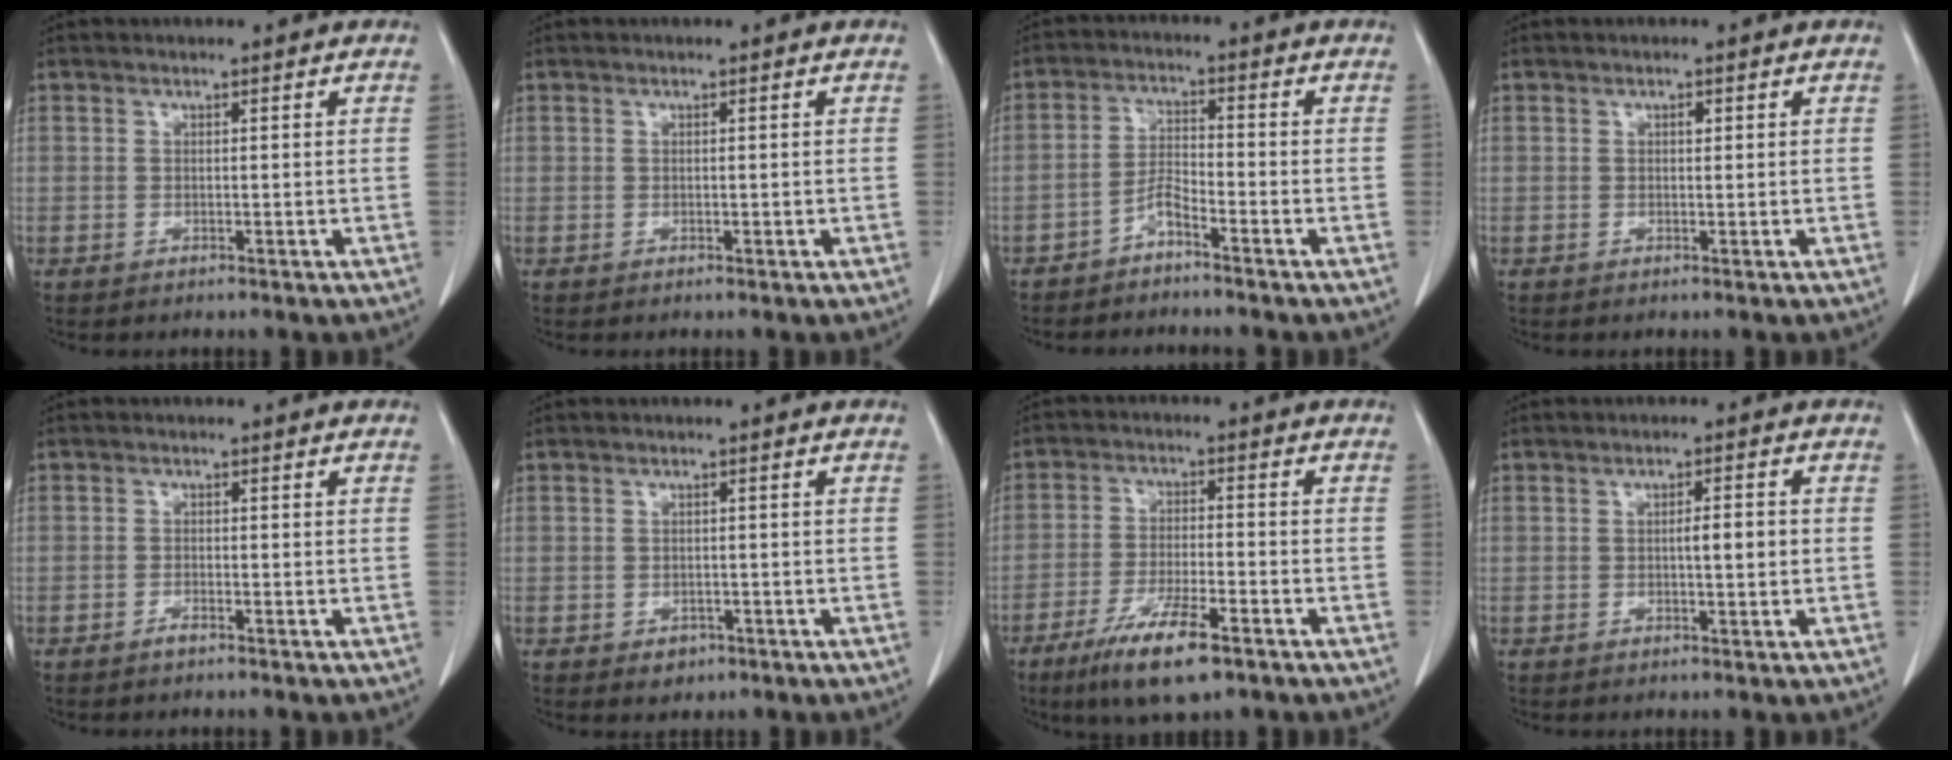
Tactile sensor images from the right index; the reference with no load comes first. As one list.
[{"total": 0.0}, {"total": 3.2, "force": [-2.7, 0.4, 1.7], "torque": [-0.034, 0.002, -0.054]}, {"total": 0.7, "force": [0.2, 0.4, 0.6], "torque": [-0.011, 0.001, 0.003]}, {"total": 0.8, "force": [-0.7, 0.1, 0.4], "torque": [-0.009, 0.001, -0.011]}, {"total": 2.0, "force": [-1.0, 1.6, 0.7], "torque": [-0.004, 0.004, -0.006]}, {"total": 9.7, "force": [-6.0, 1.7, 7.5], "torque": [-0.142, -0.019, -0.102]}, {"total": 3.1, "force": [-0.1, 0.5, 3.0], "torque": [-0.050, 0.001, -0.001]}]